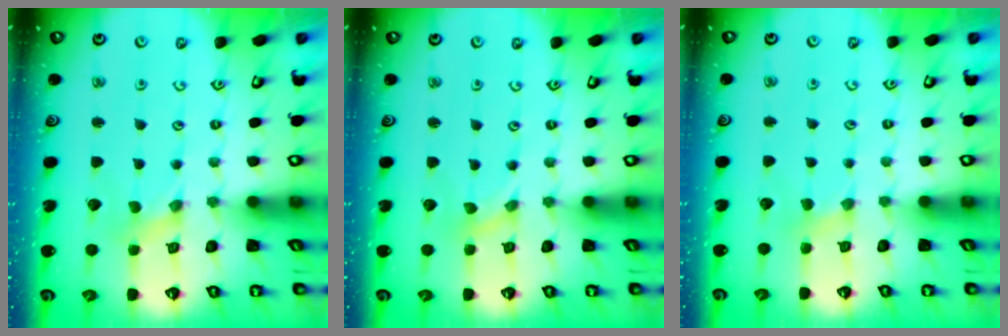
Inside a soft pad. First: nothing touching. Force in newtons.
{"total": 0.0}
{"total": 2.6, "press": 2.6, "slide": 0.5}